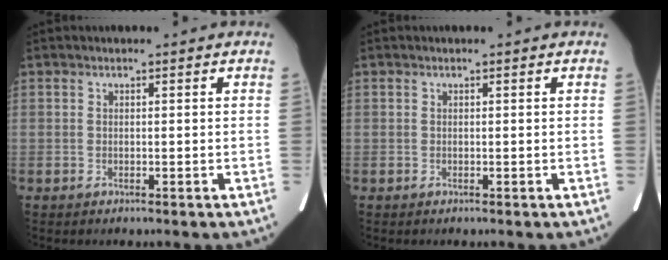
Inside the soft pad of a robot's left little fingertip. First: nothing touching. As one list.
[{"total": 0.0}]